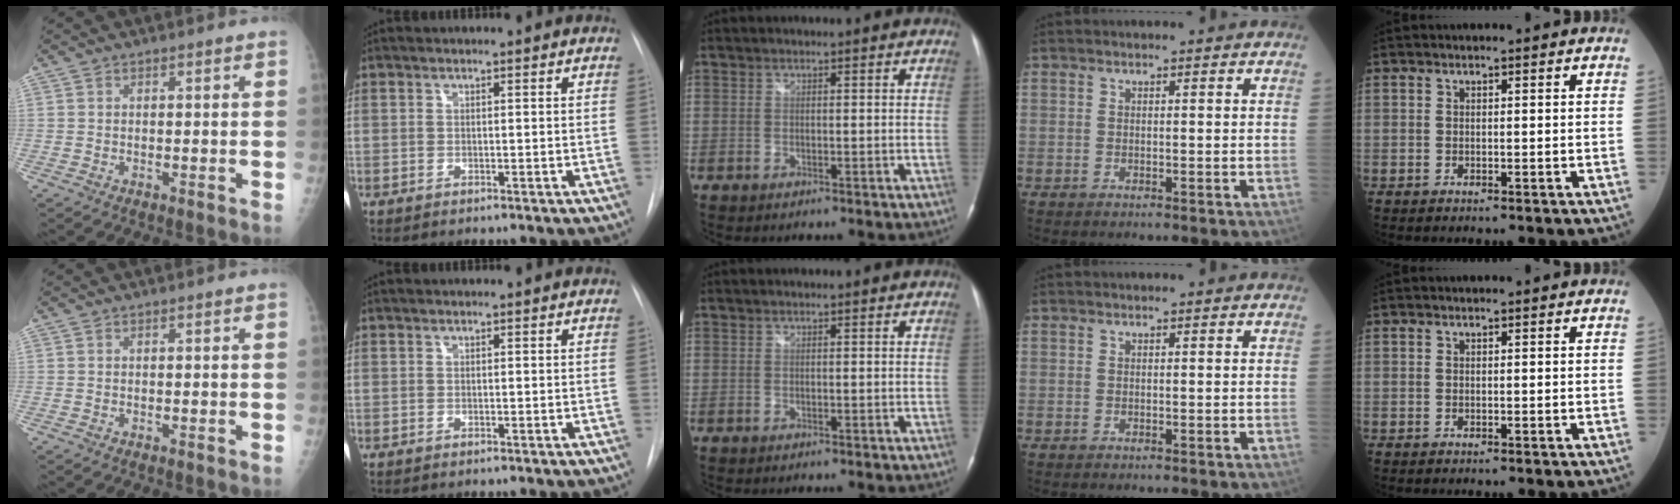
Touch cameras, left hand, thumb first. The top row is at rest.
{}